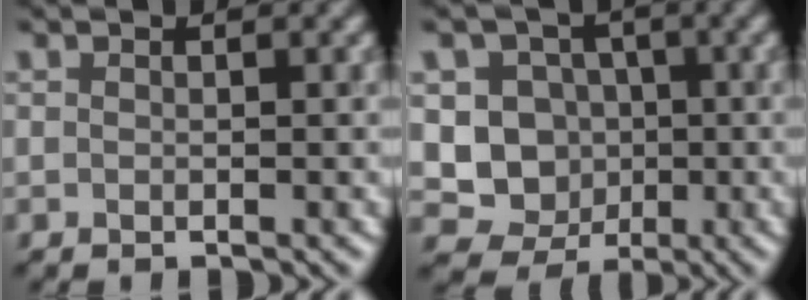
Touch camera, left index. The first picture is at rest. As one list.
[{"total": 5.8, "force": [0.0, 5.5, 2.0], "torque": [-0.009, 0.003, -0.022]}]